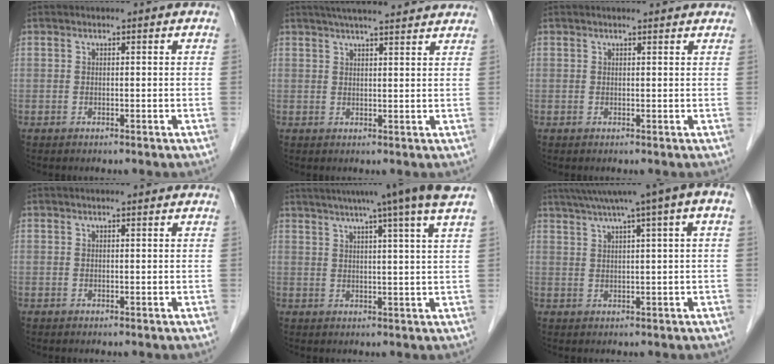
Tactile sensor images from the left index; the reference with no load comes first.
{"total": 11.4, "force": [10.0, 0.9, 5.5], "torque": [-0.079, 0.034, 0.124]}
{"total": 2.9, "force": [2.7, 0.4, 1.0], "torque": [-0.017, 0.015, 0.029]}
{"total": 1.3, "force": [1.2, 0.0, 0.5], "torque": [-0.011, 0.010, 0.017]}
{"total": 12.7, "force": [9.5, -1.9, 8.2], "torque": [-0.125, 0.008, 0.110]}
{"total": 9.8, "force": [5.4, -0.4, 8.2], "torque": [-0.127, 0.040, 0.079]}